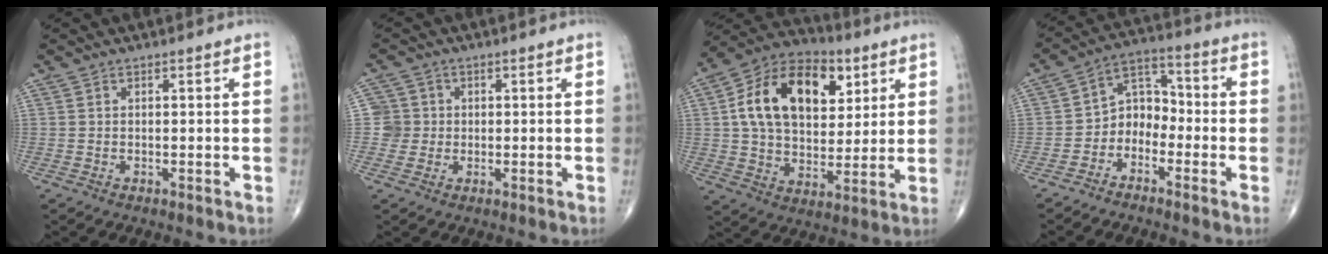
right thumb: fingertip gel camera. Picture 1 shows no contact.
{"total": 3.7, "force": [0.0, 3.7, -0.1], "torque": [0.031, 0.009, -0.006]}
{"total": 20.9, "force": [6.2, 13.5, 14.8], "torque": [-0.220, -0.002, 0.101]}
{"total": 7.2, "force": [-3.1, 5.5, 3.7], "torque": [-0.033, 0.053, -0.071]}